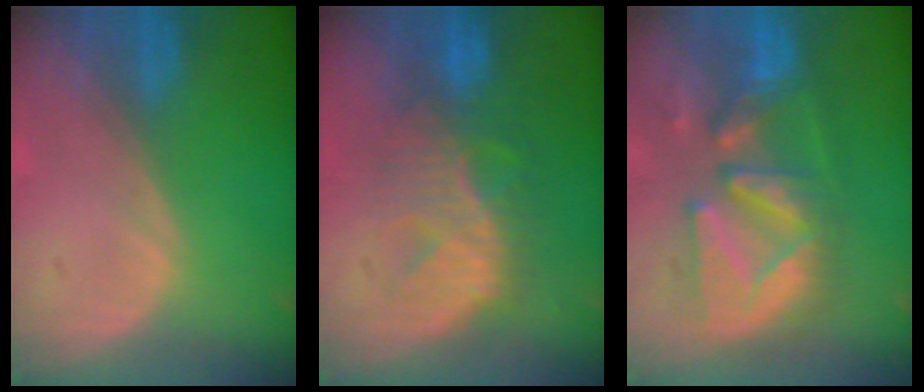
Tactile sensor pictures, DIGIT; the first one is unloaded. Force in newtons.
{"total": 9.0, "press": 8.6, "slide": 2.5}
{"total": 10.8, "press": 10.5, "slide": 2.7}